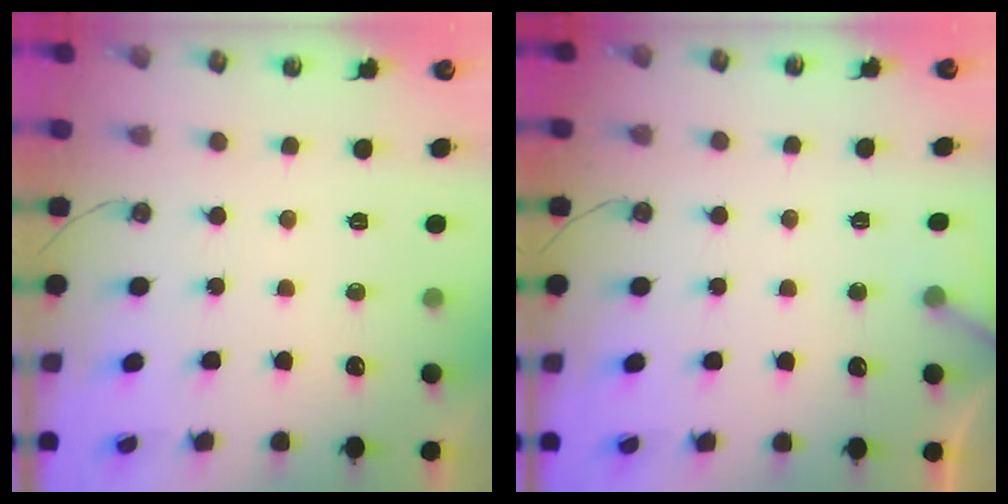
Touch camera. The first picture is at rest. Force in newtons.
{"total": 3.6, "press": 3.6, "slide": 0.2}